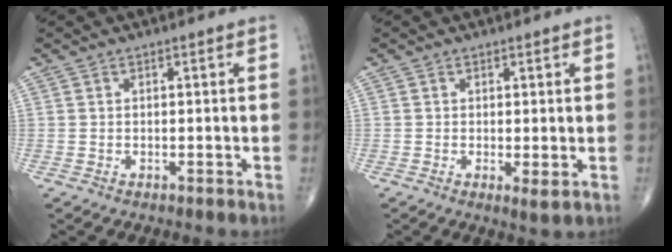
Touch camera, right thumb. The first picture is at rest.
{"total": 2.0, "force": [-0.2, 0.4, 1.9], "torque": [-0.035, -0.010, -0.004]}